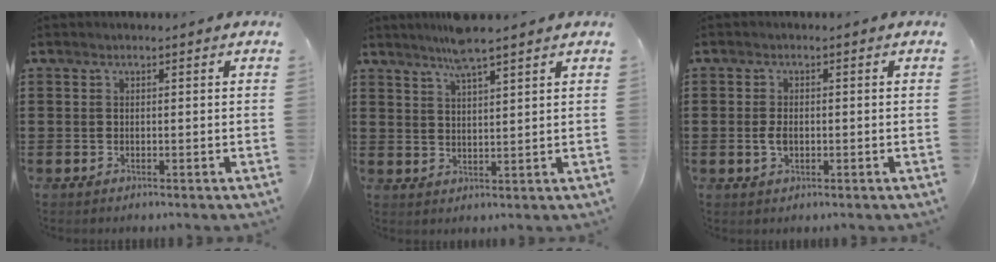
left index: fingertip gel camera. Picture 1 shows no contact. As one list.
[{"total": 5.2, "force": [4.4, 0.0, 2.8], "torque": [-0.067, -0.006, 0.078]}, {"total": 2.3, "force": [-0.2, 1.3, 1.9], "torque": [-0.045, 0.001, -0.006]}]